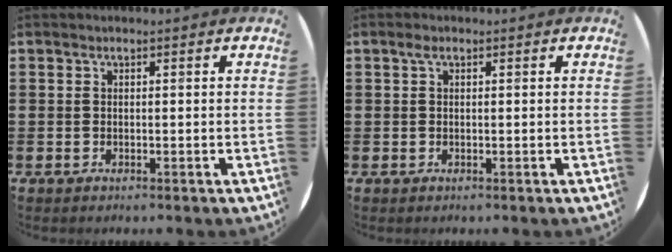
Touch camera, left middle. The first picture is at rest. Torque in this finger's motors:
{"motor_torque": [0.54, -0.63, 0.00, -0.01]}